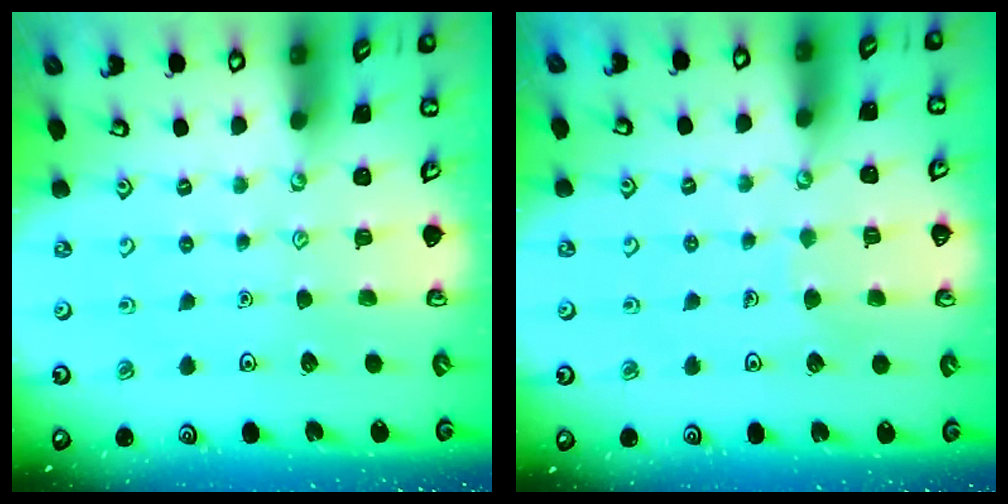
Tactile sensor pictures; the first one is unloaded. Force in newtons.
{"total": 3.4, "press": 3.4, "slide": 0.0}